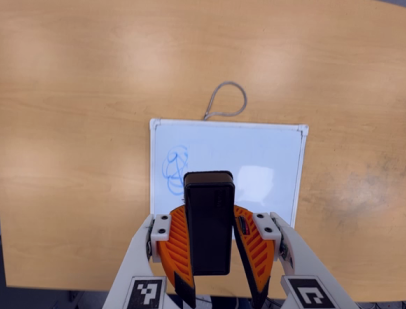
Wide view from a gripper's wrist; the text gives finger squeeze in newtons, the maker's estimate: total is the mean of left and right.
{"total": 7.1, "left": 6.6, "right": 7.5}